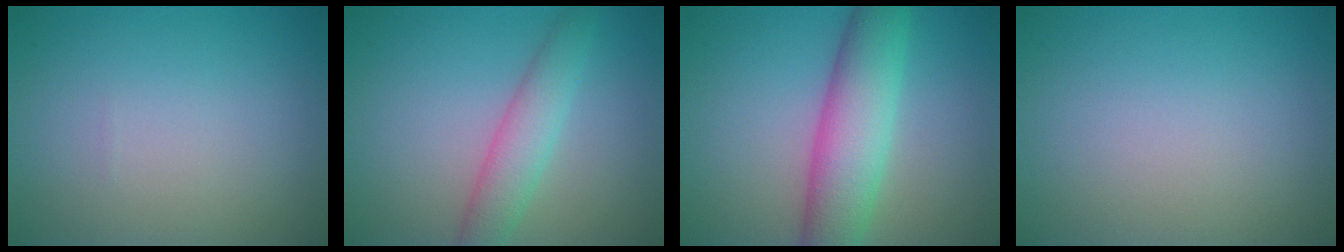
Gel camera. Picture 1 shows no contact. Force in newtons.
{"total": 3.6, "press": 3.6, "slide": 0.1}
{"total": 7.1, "press": 7.1, "slide": 0.2}
{"total": 0.0}